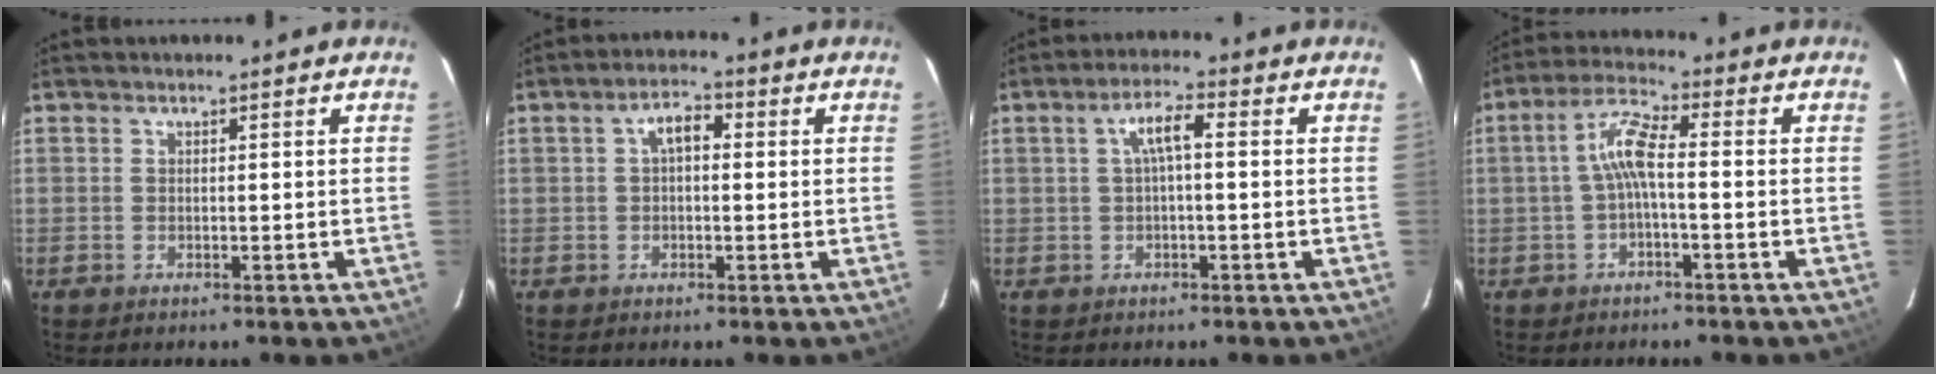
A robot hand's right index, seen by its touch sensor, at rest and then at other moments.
{"total": 3.9, "force": [0.6, 2.1, 3.2], "torque": [-0.055, 0.017, 0.010]}
{"total": 4.2, "force": [0.4, 1.0, 4.0], "torque": [-0.078, 0.013, 0.010]}
{"total": 5.7, "force": [-1.0, 1.2, 5.5], "torque": [-0.122, 0.017, -0.020]}